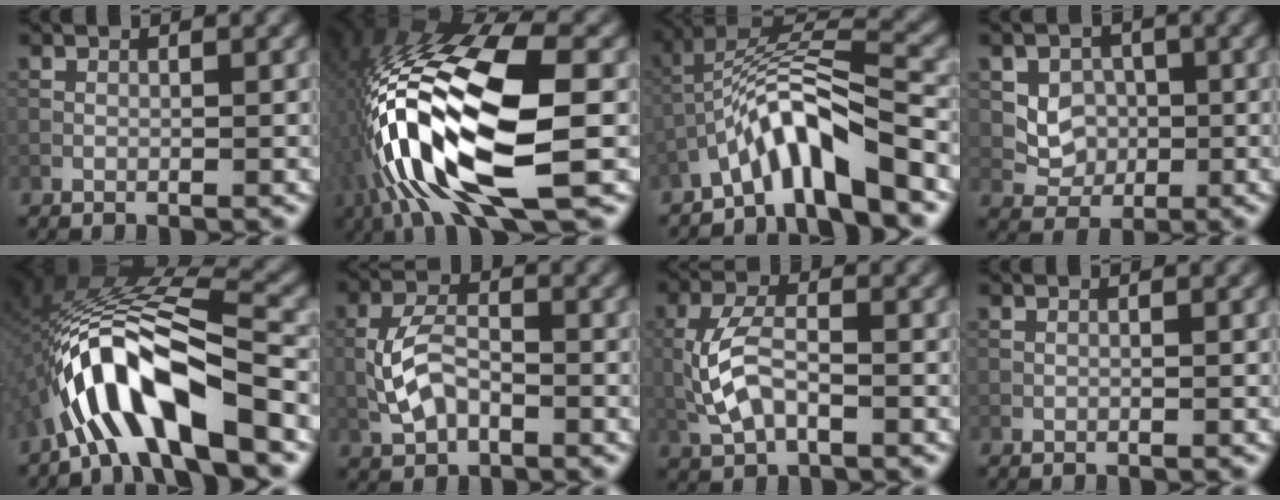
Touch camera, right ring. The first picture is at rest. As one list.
[{"total": 15.6, "force": [-3.7, 5.4, 14.2], "torque": [-0.301, 0.004, -0.061]}, {"total": 7.1, "force": [-4.5, 1.5, 5.2], "torque": [-0.093, 0.016, -0.083]}, {"total": 3.5, "force": [0.7, 3.1, 1.5], "torque": [-0.022, -0.003, 0.021]}, {"total": 11.1, "force": [-5.0, 3.0, 9.5], "torque": [-0.176, 0.021, -0.086]}, {"total": 3.6, "force": [-1.0, 2.1, 2.8], "torque": [-0.062, 0.006, -0.021]}, {"total": 4.3, "force": [-1.1, 2.2, 3.6], "torque": [-0.085, 0.005, -0.023]}, {"total": 0.0}]